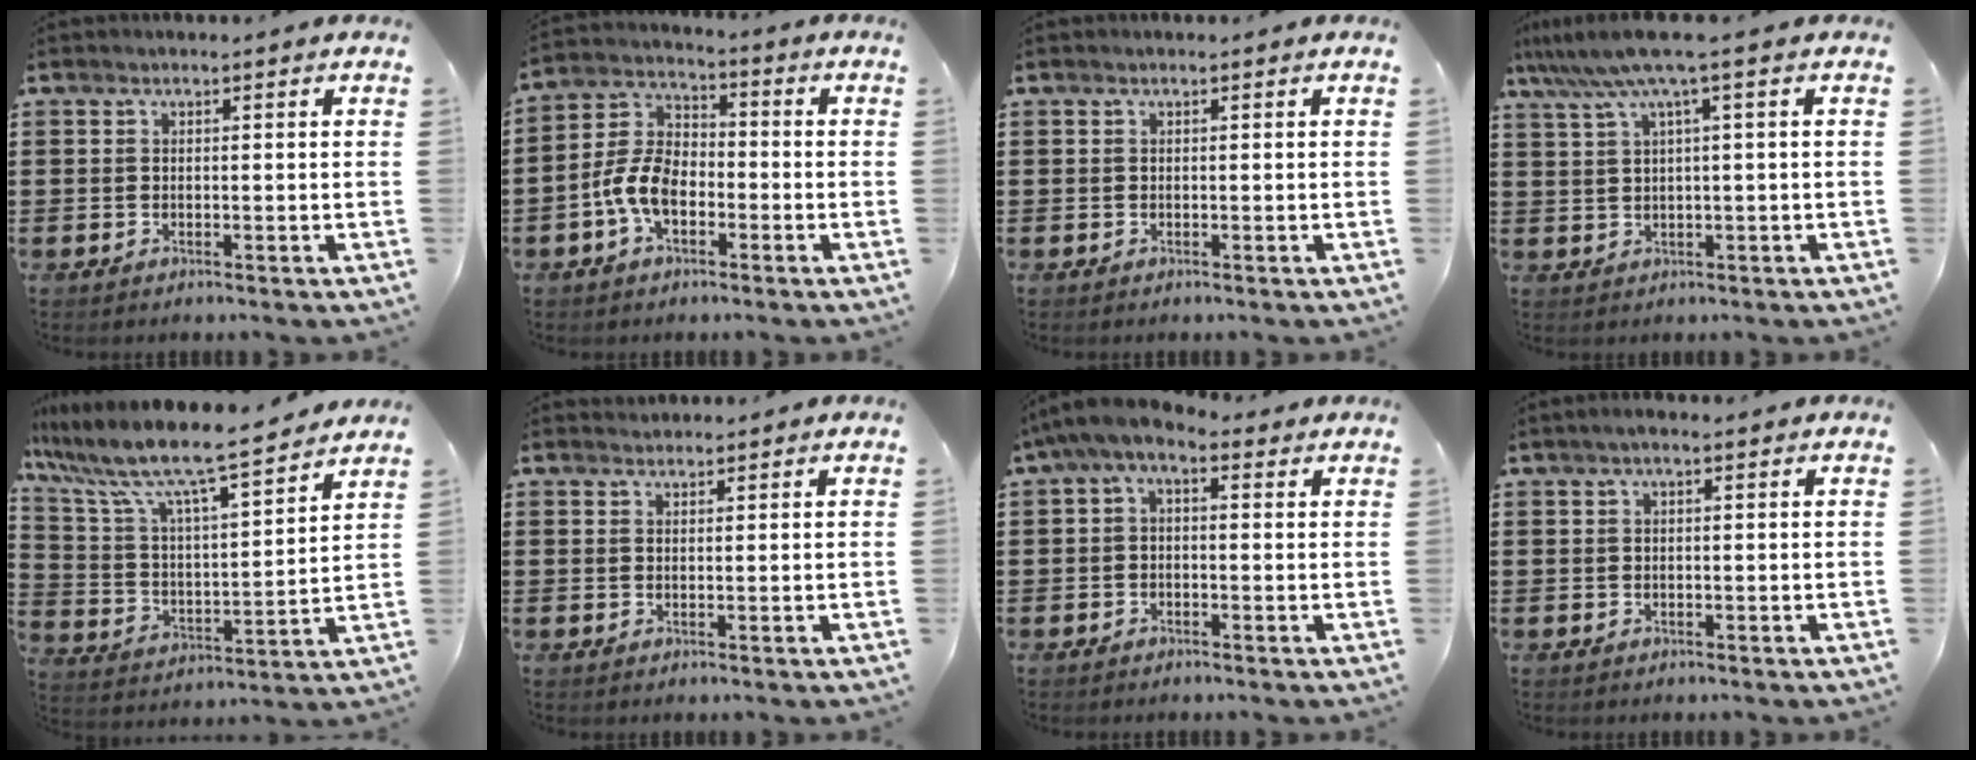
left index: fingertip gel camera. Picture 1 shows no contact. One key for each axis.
{"total": 7.5, "fx": -2.9, "fy": 4.4, "fz": 5.4, "tx": -0.141, "ty": 0.004, "tz": -0.065}
{"total": 0.0}
{"total": 5.6, "fx": 2.3, "fy": -0.4, "fz": 5.1, "tx": -0.110, "ty": -0.013, "tz": 0.035}
{"total": 9.0, "fx": 7.7, "fy": 0.4, "fz": 4.6, "tx": -0.124, "ty": -0.058, "tz": 0.124}
{"total": 1.1, "fx": 1.1, "fy": 0.2, "fz": 0.0, "tx": -0.001, "ty": 0.000, "tz": 0.022}
{"total": 3.0, "fx": 0.0, "fy": 1.2, "fz": 2.8, "tx": -0.063, "ty": -0.001, "tz": -0.007}
{"total": 1.2, "fx": 0.4, "fy": 0.2, "fz": 1.1, "tx": -0.021, "ty": 0.001, "tz": 0.008}